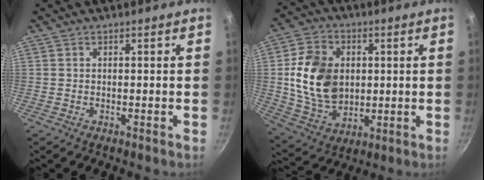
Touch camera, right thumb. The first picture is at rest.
{"total": 16.1, "force": [1.5, 12.0, 10.7], "torque": [-0.175, -0.001, 0.035]}